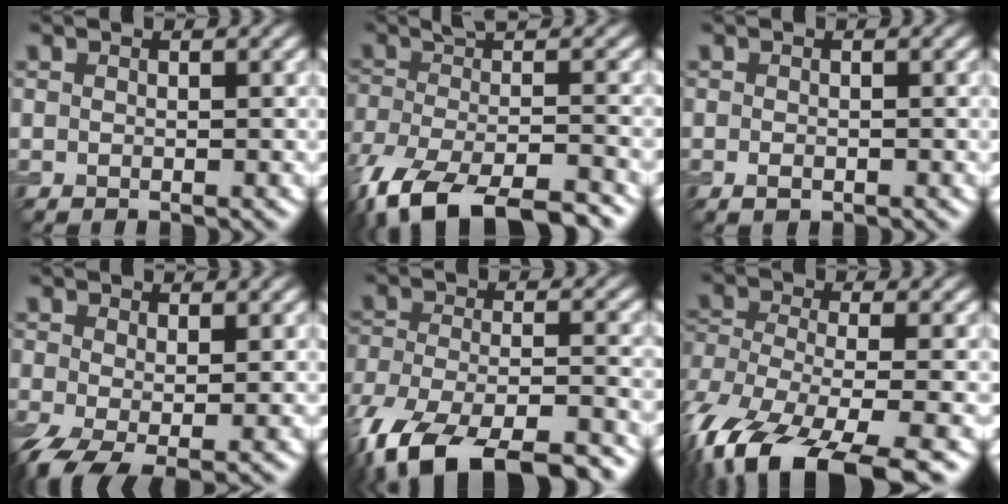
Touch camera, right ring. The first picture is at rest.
{"total": 11.0, "force": [-7.3, 3.2, 7.7], "torque": [-0.138, -0.018, -0.129]}
{"total": 0.7, "force": [-0.3, 0.4, 0.4], "torque": [-0.010, -0.002, -0.005]}
{"total": 5.3, "force": [-1.5, 2.7, 4.3], "torque": [-0.100, -0.019, -0.026]}
{"total": 13.8, "force": [-10.6, 5.2, 7.2], "torque": [-0.149, -0.035, -0.164]}
{"total": 12.4, "force": [-7.4, 4.9, 8.6], "torque": [-0.181, -0.023, -0.133]}